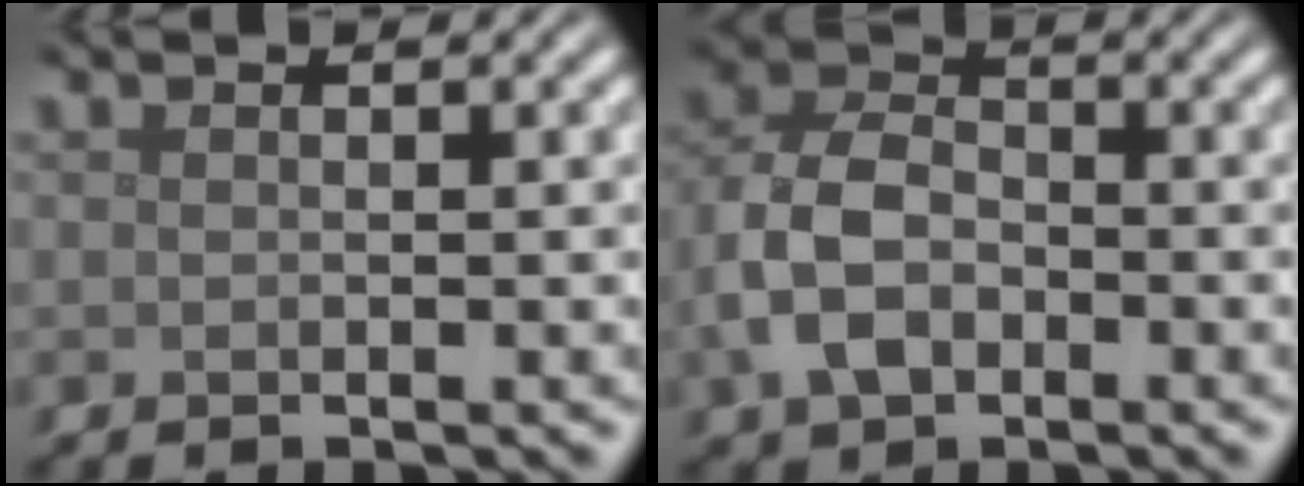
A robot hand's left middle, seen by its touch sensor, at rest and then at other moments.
{"total": 5.5, "force": [-1.5, 3.9, 3.6], "torque": [-0.086, 0.005, -0.037]}